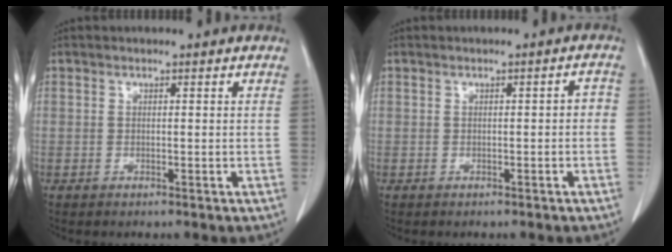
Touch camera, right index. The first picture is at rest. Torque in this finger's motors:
{"motor_torque": [0.16, -0.13, 0.01, 0.02]}